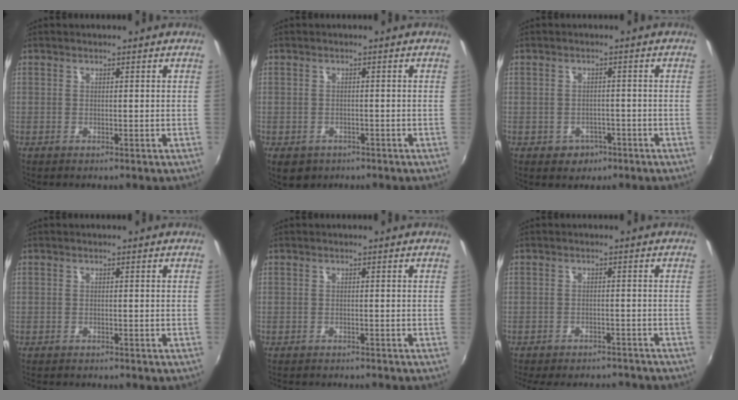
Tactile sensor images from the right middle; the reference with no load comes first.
{"total": 4.7, "force": [-2.6, 3.3, 2.0], "torque": [-0.045, -0.015, -0.034]}
{"total": 3.9, "force": [-2.0, 3.2, 1.0], "torque": [-0.030, 0.003, -0.023]}
{"total": 3.2, "force": [-3.0, 0.6, 1.0], "torque": [-0.027, -0.015, -0.050]}
{"total": 5.2, "force": [-4.8, 0.9, 1.8], "torque": [-0.044, -0.017, -0.072]}
{"total": 14.6, "force": [-12.6, 4.7, 5.6], "torque": [-0.126, -0.013, -0.168]}